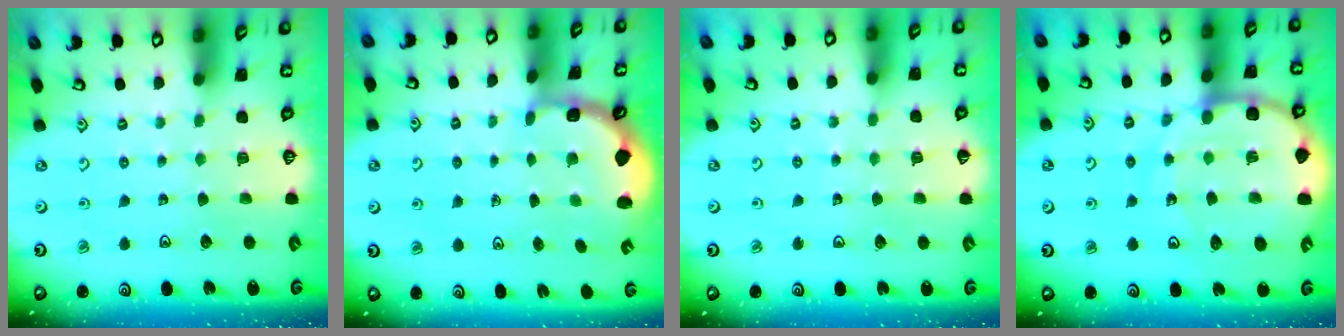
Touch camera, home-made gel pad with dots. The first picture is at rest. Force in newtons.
{"total": 2.0, "press": 1.6, "slide": 1.2}
{"total": 2.4, "press": 2.4, "slide": 0.3}
{"total": 16.2, "press": 16.1, "slide": 2.0}